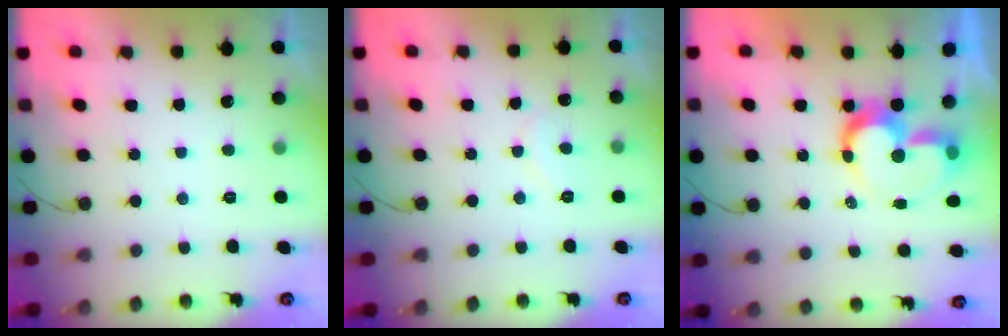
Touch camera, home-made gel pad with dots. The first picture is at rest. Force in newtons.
{"total": 5.7, "press": 5.6, "slide": 0.6}
{"total": 10.6, "press": 10.5, "slide": 1.0}